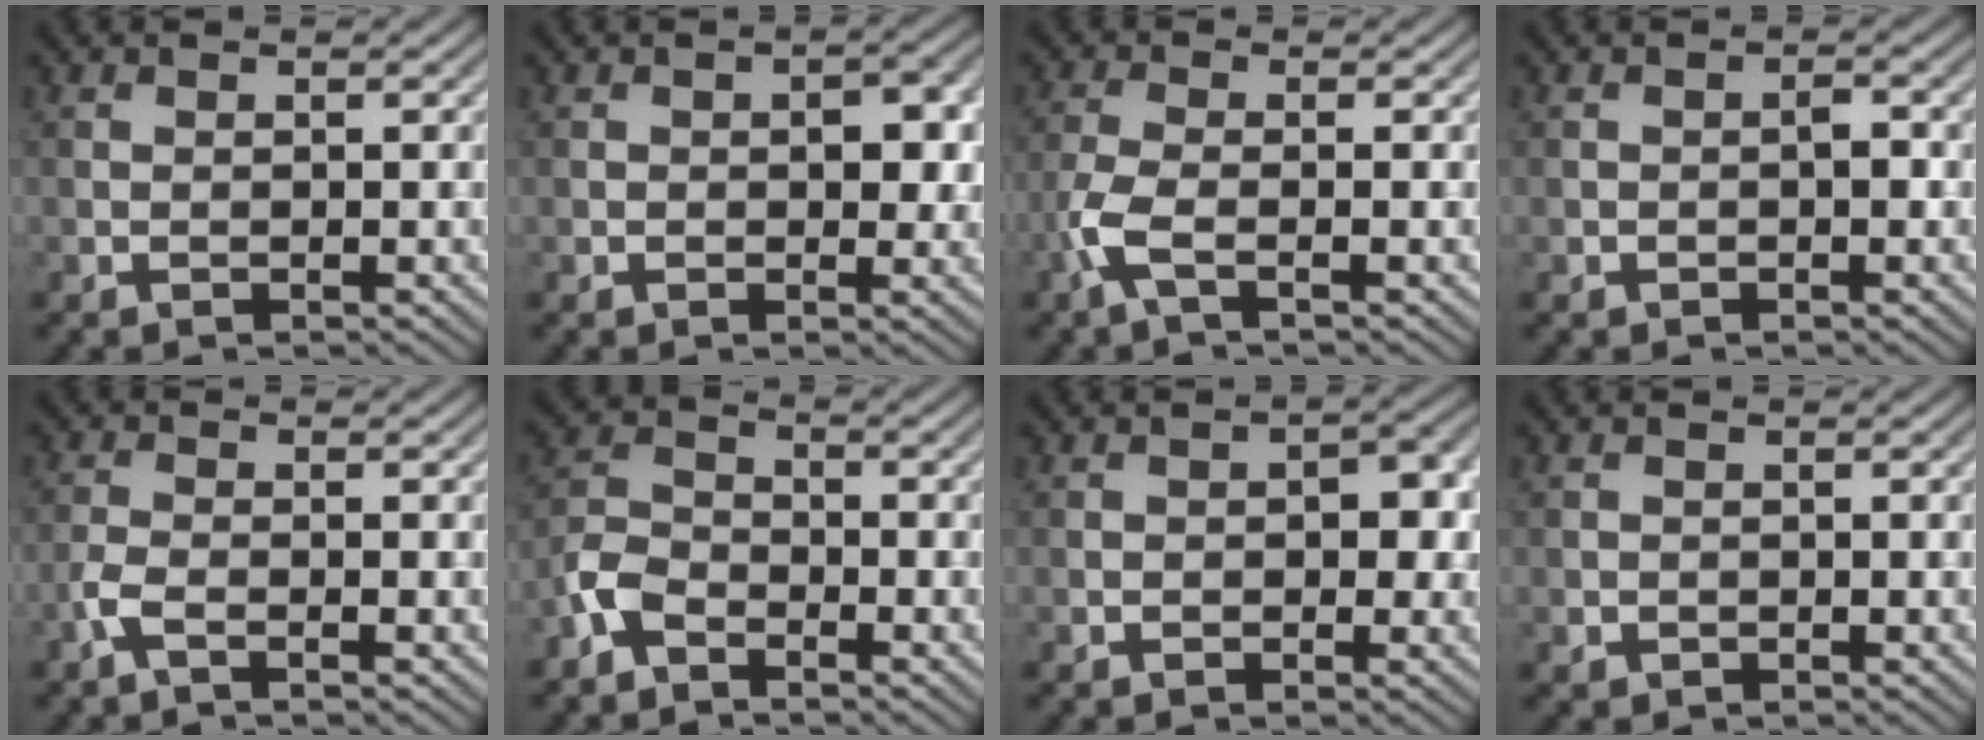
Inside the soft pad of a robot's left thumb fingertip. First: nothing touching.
{"total": 3.4, "force": [0.2, 2.0, 2.8], "torque": [-0.037, -0.003, 0.002]}
{"total": 3.6, "force": [-1.7, 0.9, 3.1], "torque": [-0.078, 0.001, -0.049]}
{"total": 1.3, "force": [-0.3, 0.6, 1.0], "torque": [-0.014, 0.006, -0.008]}
{"total": 2.1, "force": [-1.3, 0.5, 1.6], "torque": [-0.040, 0.001, -0.035]}
{"total": 4.1, "force": [-2.9, 2.0, 2.0], "torque": [-0.044, 0.001, -0.078]}
{"total": 3.1, "force": [0.0, 2.0, 2.4], "torque": [-0.036, -0.005, -0.002]}
{"total": 0.7, "force": [-0.2, 0.6, 0.1], "torque": [0.001, -0.005, -0.005]}